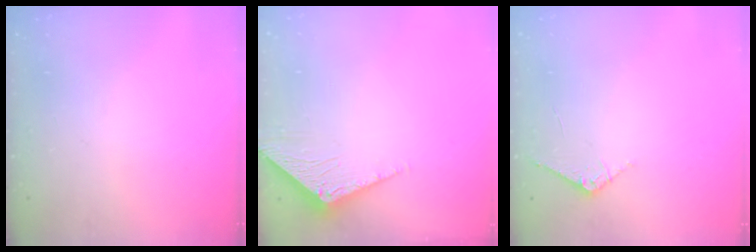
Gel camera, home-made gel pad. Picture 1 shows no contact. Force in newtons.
{"total": 3.4, "press": 3.4, "slide": 0.2}
{"total": 6.1, "press": 6.1, "slide": 0.5}